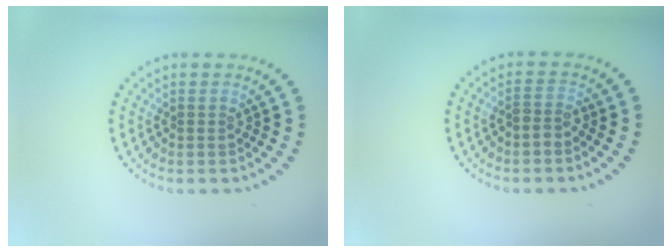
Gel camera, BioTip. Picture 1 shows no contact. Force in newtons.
{"total": 1.5, "press": 1.2, "slide": 0.8}